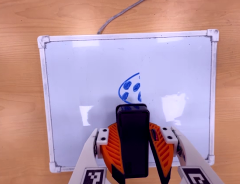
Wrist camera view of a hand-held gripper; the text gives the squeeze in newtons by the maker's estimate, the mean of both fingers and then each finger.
{"total": 10.5, "left": 9.9, "right": 11.1}